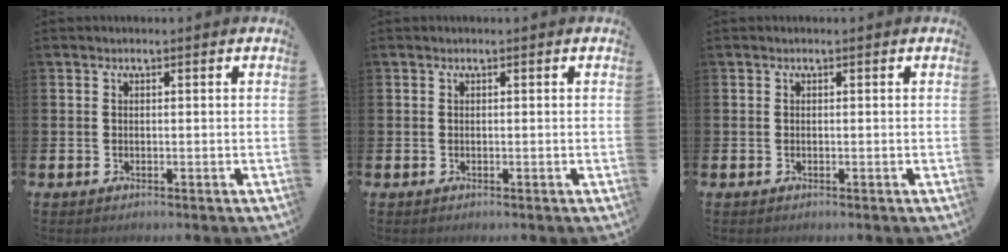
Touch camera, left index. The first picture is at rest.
{"total": 0.0}
{"total": 0.0}